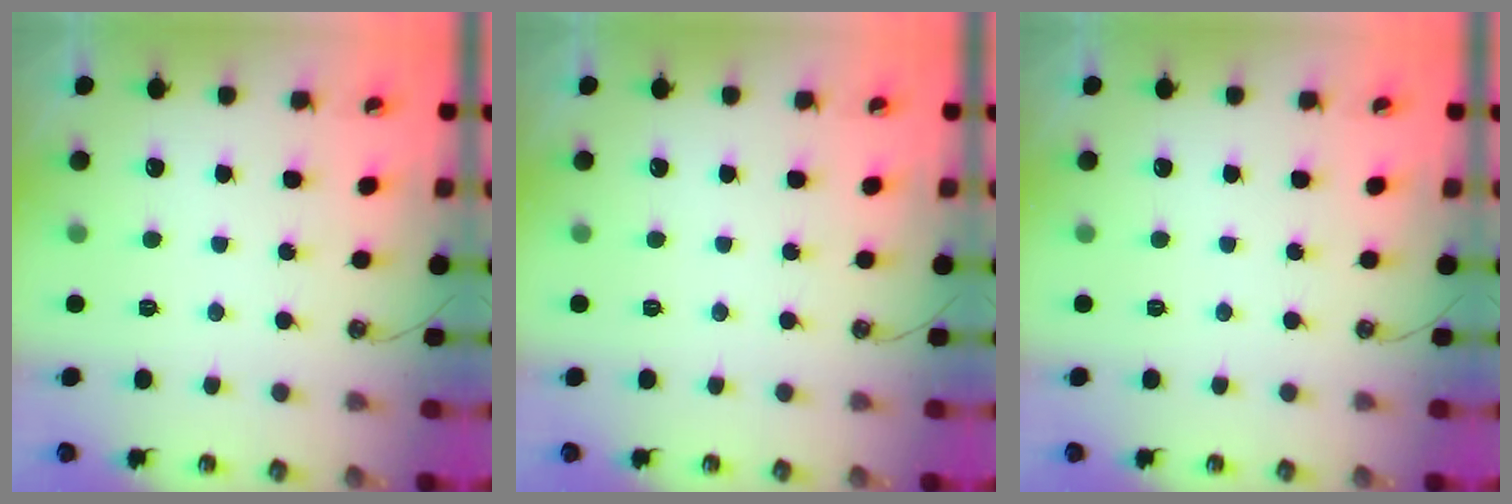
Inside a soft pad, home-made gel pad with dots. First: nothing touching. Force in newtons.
{"total": 0.0}
{"total": 0.0}